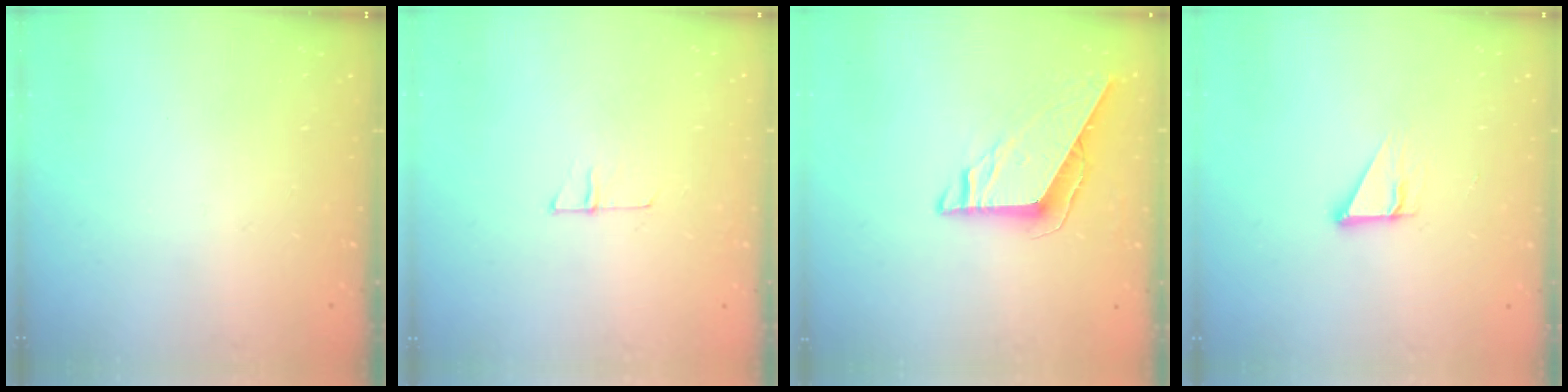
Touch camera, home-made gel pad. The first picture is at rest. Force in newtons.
{"total": 4.5, "press": 4.5, "slide": 0.4}
{"total": 7.6, "press": 7.6, "slide": 0.2}
{"total": 3.3, "press": 3.3, "slide": 0.2}